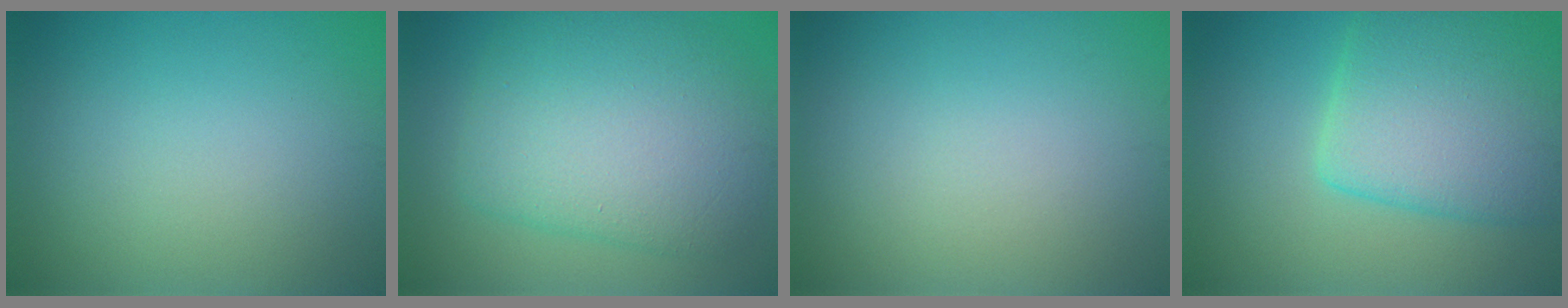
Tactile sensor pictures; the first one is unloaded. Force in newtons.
{"total": 8.6, "press": 8.6, "slide": 0.3}
{"total": 0.0}
{"total": 8.2, "press": 8.2, "slide": 0.6}